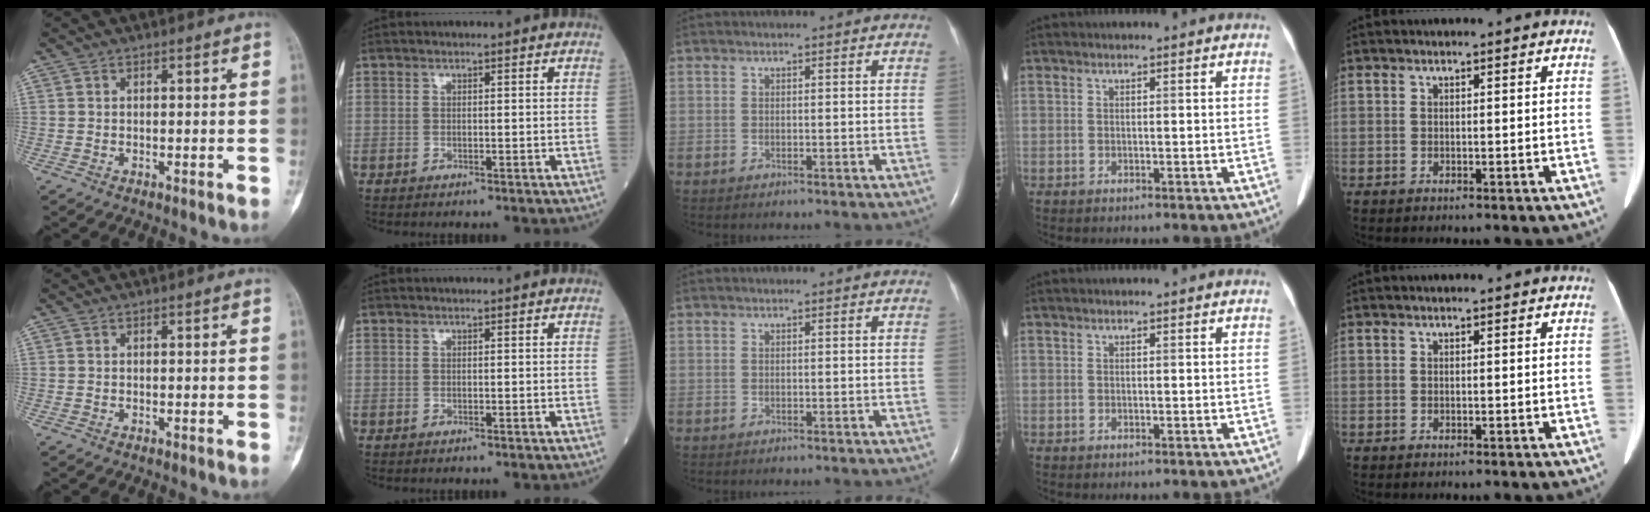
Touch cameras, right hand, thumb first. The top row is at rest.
{}